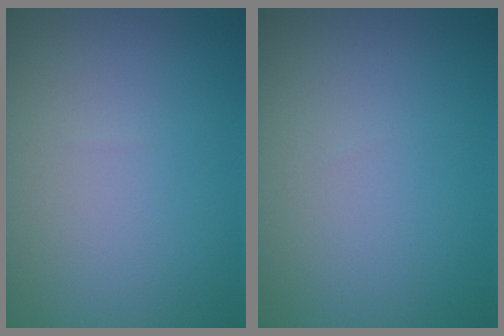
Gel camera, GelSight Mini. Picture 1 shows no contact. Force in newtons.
{"total": 0.0}